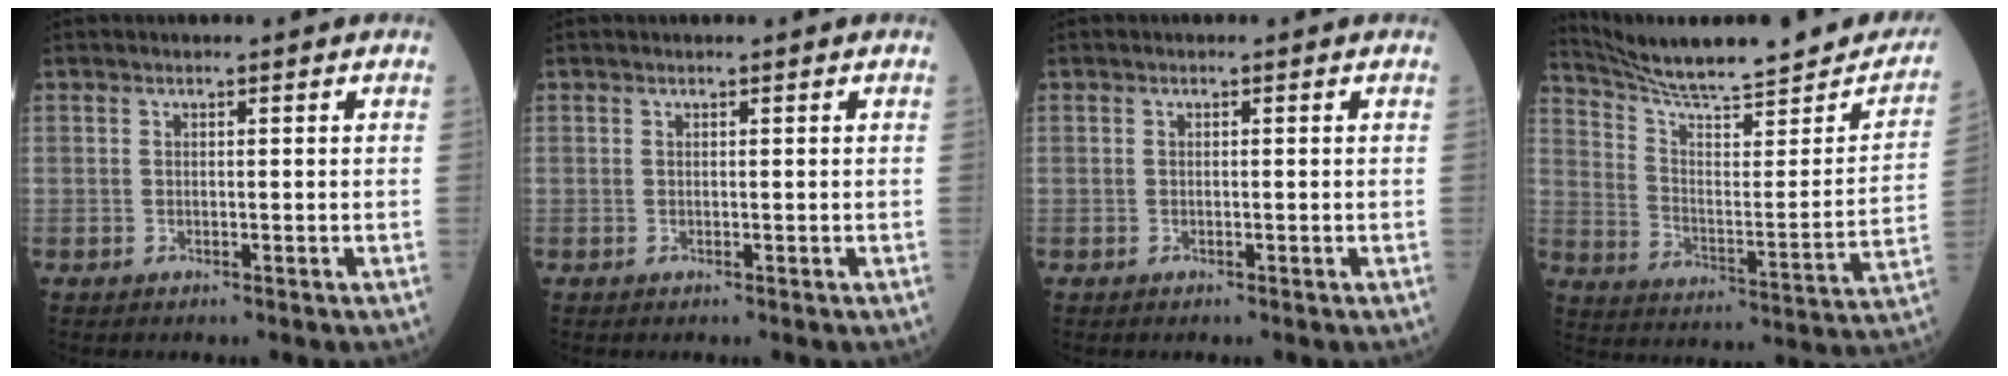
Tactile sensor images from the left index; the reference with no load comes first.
{"total": 0.0}
{"total": 0.0}
{"total": 22.6, "force": [20.3, 2.4, 9.8], "torque": [-0.145, -0.045, 0.282]}